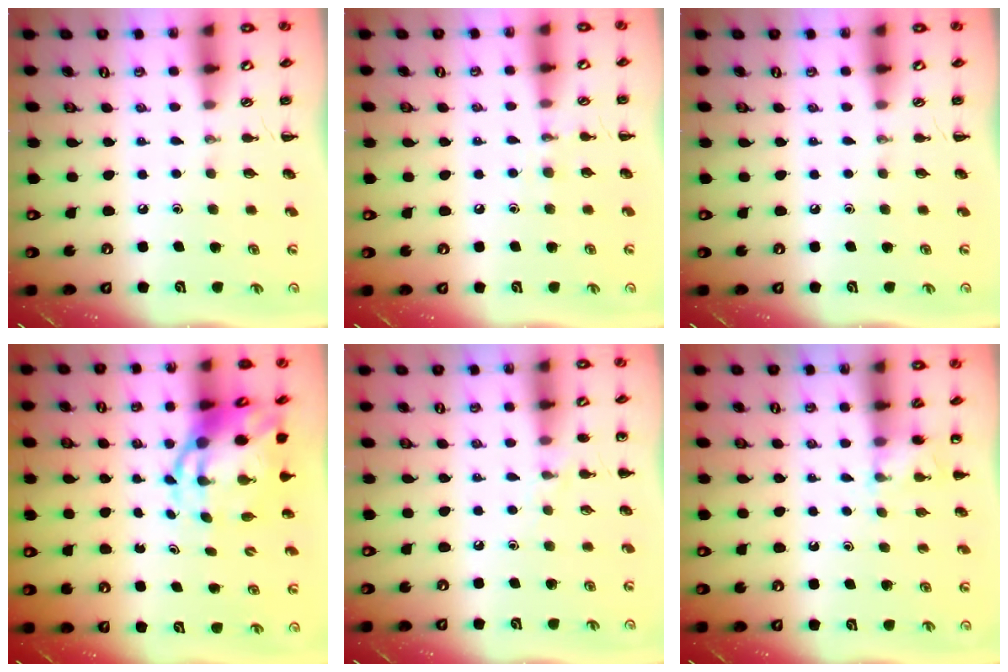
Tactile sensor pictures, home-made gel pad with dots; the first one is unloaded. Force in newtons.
{"total": 5.7, "press": 5.5, "slide": 1.6}
{"total": 0.0}
{"total": 7.7, "press": 7.5, "slide": 2.1}
{"total": 5.4, "press": 5.0, "slide": 1.8}
{"total": 4.2, "press": 4.0, "slide": 1.4}